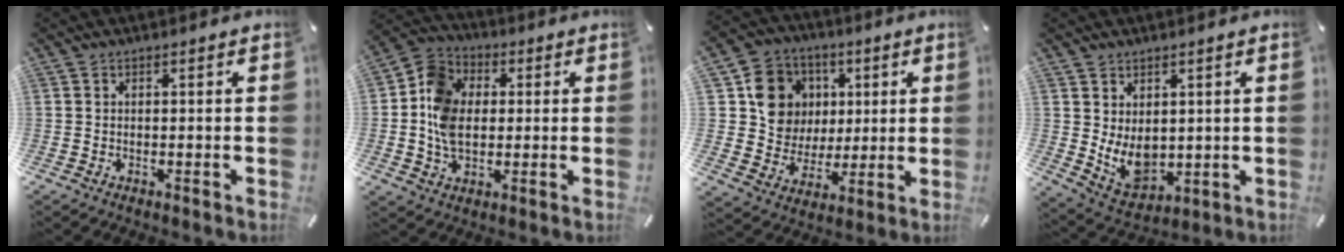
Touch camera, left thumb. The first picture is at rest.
{"total": 11.7, "force": [-0.2, 9.4, 6.9], "torque": [-0.169, 0.022, -0.002]}
{"total": 12.3, "force": [3.1, 11.4, 3.3], "torque": [-0.054, -0.005, 0.067]}
{"total": 8.3, "force": [1.6, 6.5, 4.8], "torque": [-0.093, -0.020, 0.034]}